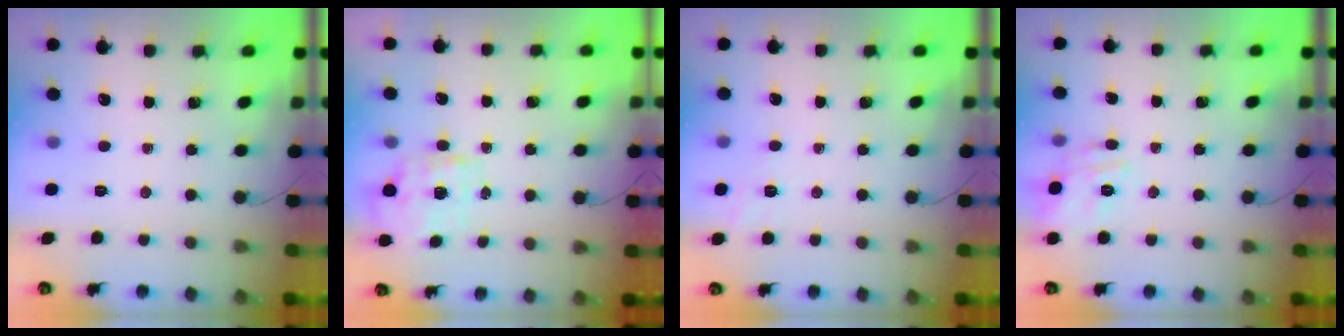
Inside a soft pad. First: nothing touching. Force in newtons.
{"total": 1.7, "press": 1.6, "slide": 0.6}
{"total": 1.9, "press": 0.0, "slide": 1.9}
{"total": 7.3, "press": 7.3, "slide": 0.9}